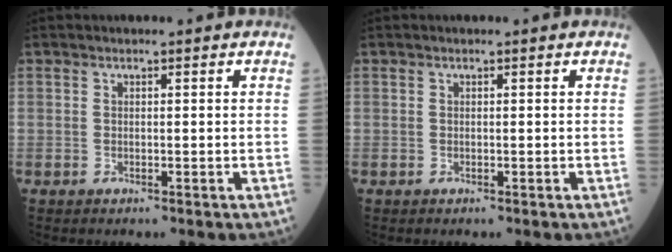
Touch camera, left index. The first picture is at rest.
{"total": 0.0}